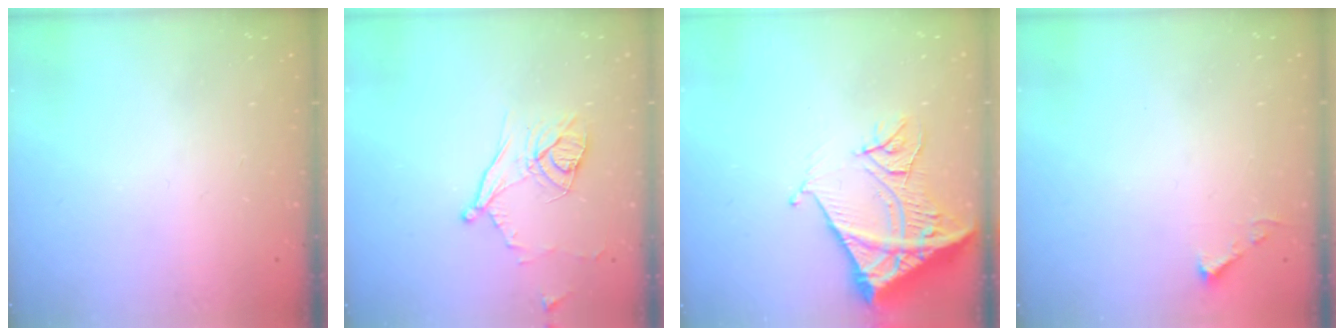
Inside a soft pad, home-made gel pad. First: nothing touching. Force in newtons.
{"total": 11.3, "press": 11.0, "slide": 2.3}
{"total": 14.2, "press": 14.1, "slide": 1.5}
{"total": 3.5, "press": 3.5, "slide": 0.4}